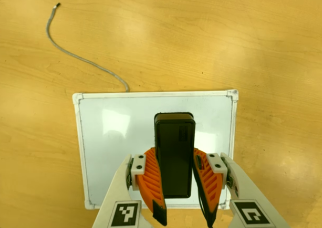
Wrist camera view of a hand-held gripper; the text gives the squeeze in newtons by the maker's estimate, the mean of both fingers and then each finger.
{"total": 9.4, "left": 7.8, "right": 10.9}